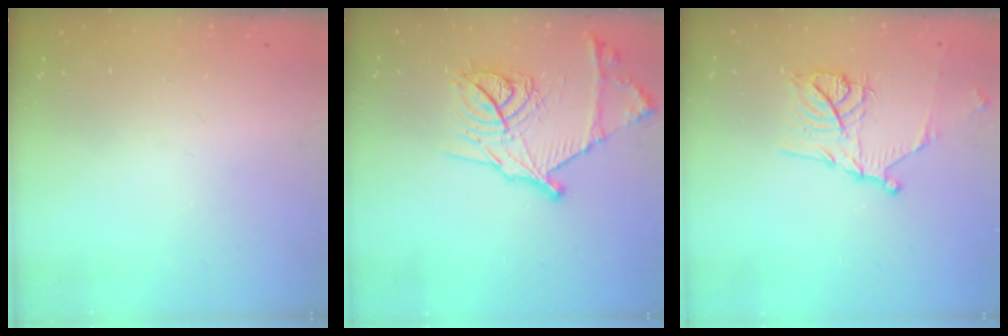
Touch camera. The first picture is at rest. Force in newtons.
{"total": 18.8, "press": 18.8, "slide": 1.3}
{"total": 13.8, "press": 13.7, "slide": 0.8}